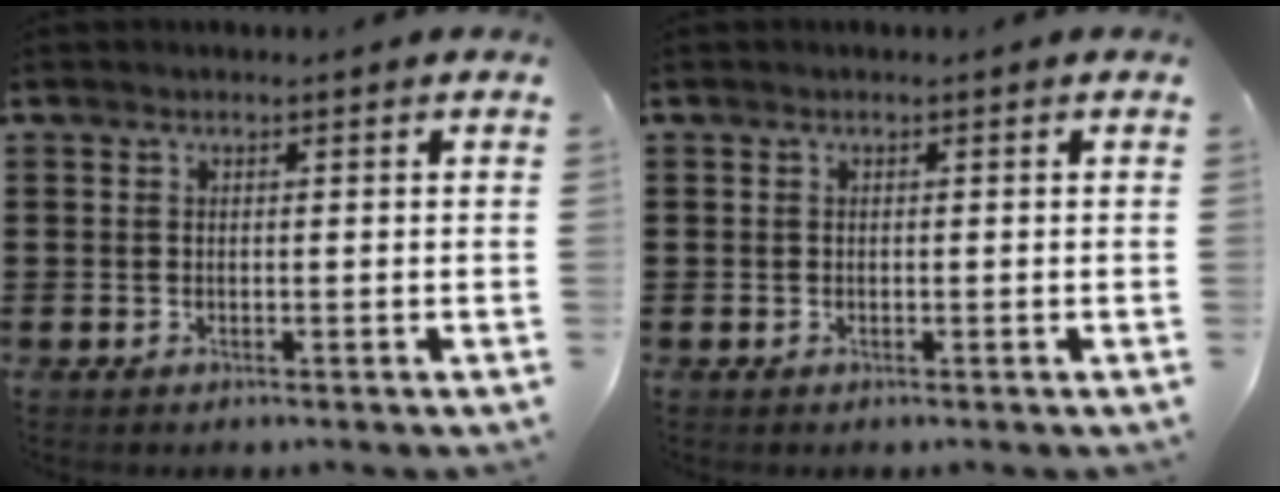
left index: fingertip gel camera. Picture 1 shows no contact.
{"total": 0.0}